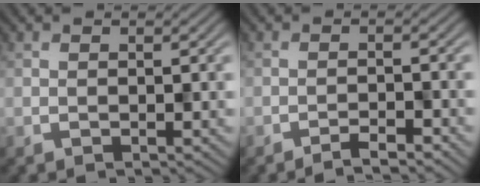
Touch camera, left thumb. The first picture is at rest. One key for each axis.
{"total": 2.4, "fx": -2.0, "fy": 0.1, "fz": 1.3, "tx": -0.021, "ty": 0.006, "tz": -0.037}